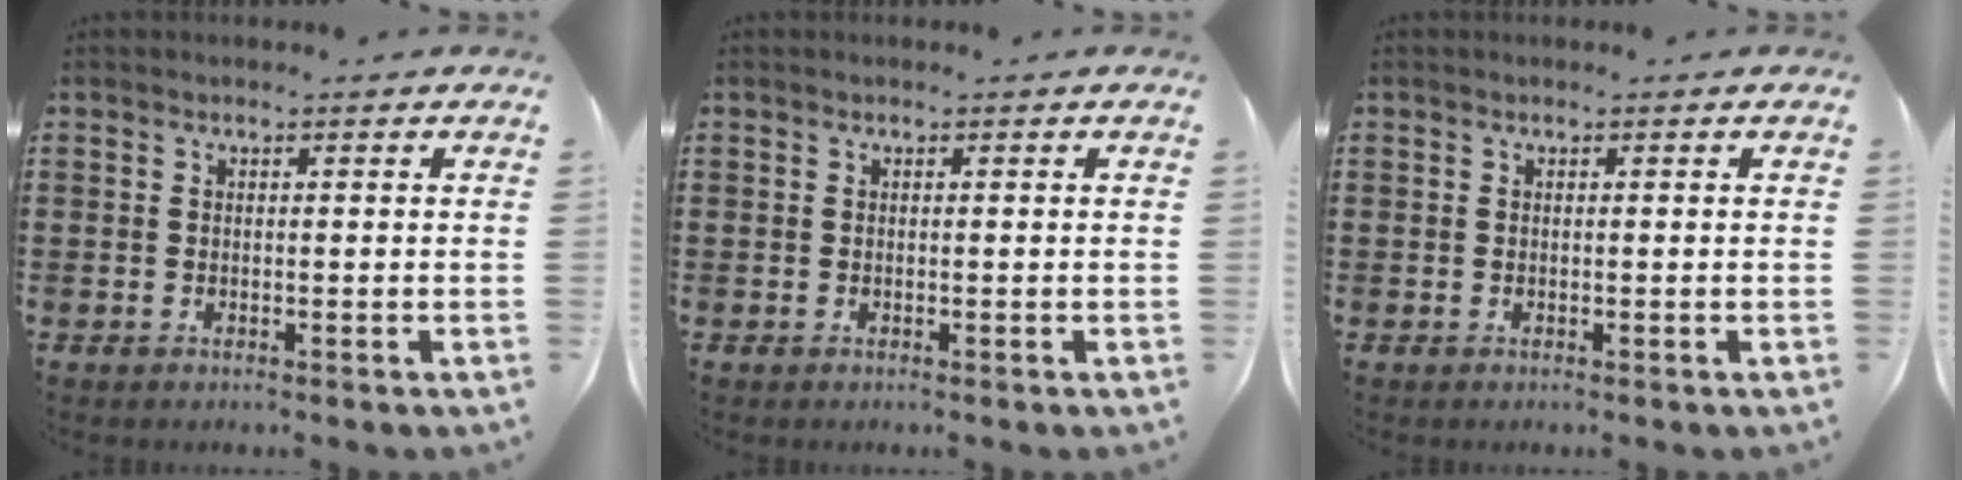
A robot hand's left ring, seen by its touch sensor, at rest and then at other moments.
{"total": 0.0}
{"total": 0.0}